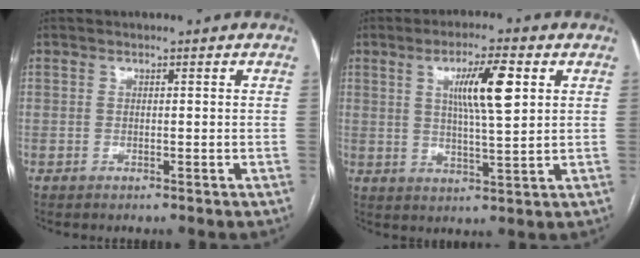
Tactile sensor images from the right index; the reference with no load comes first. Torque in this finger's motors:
{"motor_torque": [1.02, 0.80, 0.61, 0.09]}